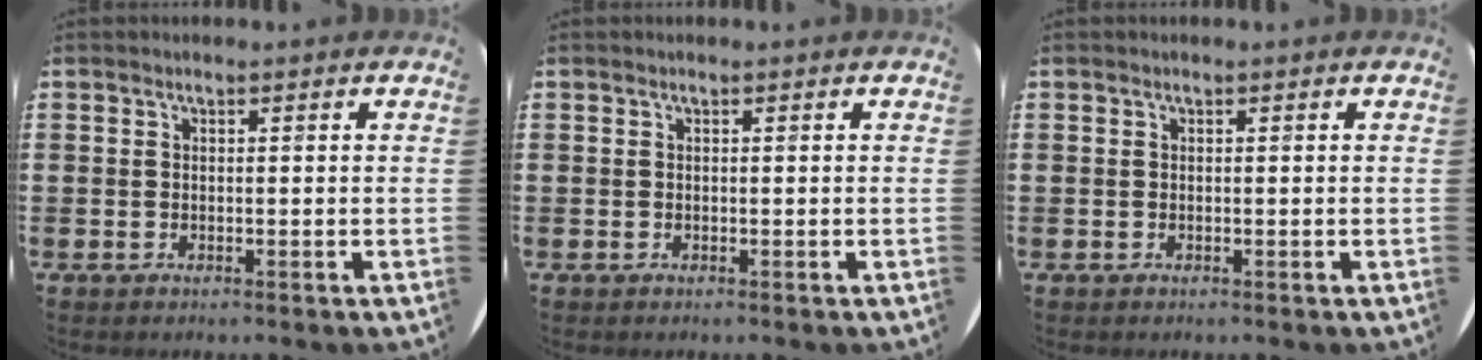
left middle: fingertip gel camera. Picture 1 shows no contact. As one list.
[{"total": 0.0}, {"total": 0.0}]